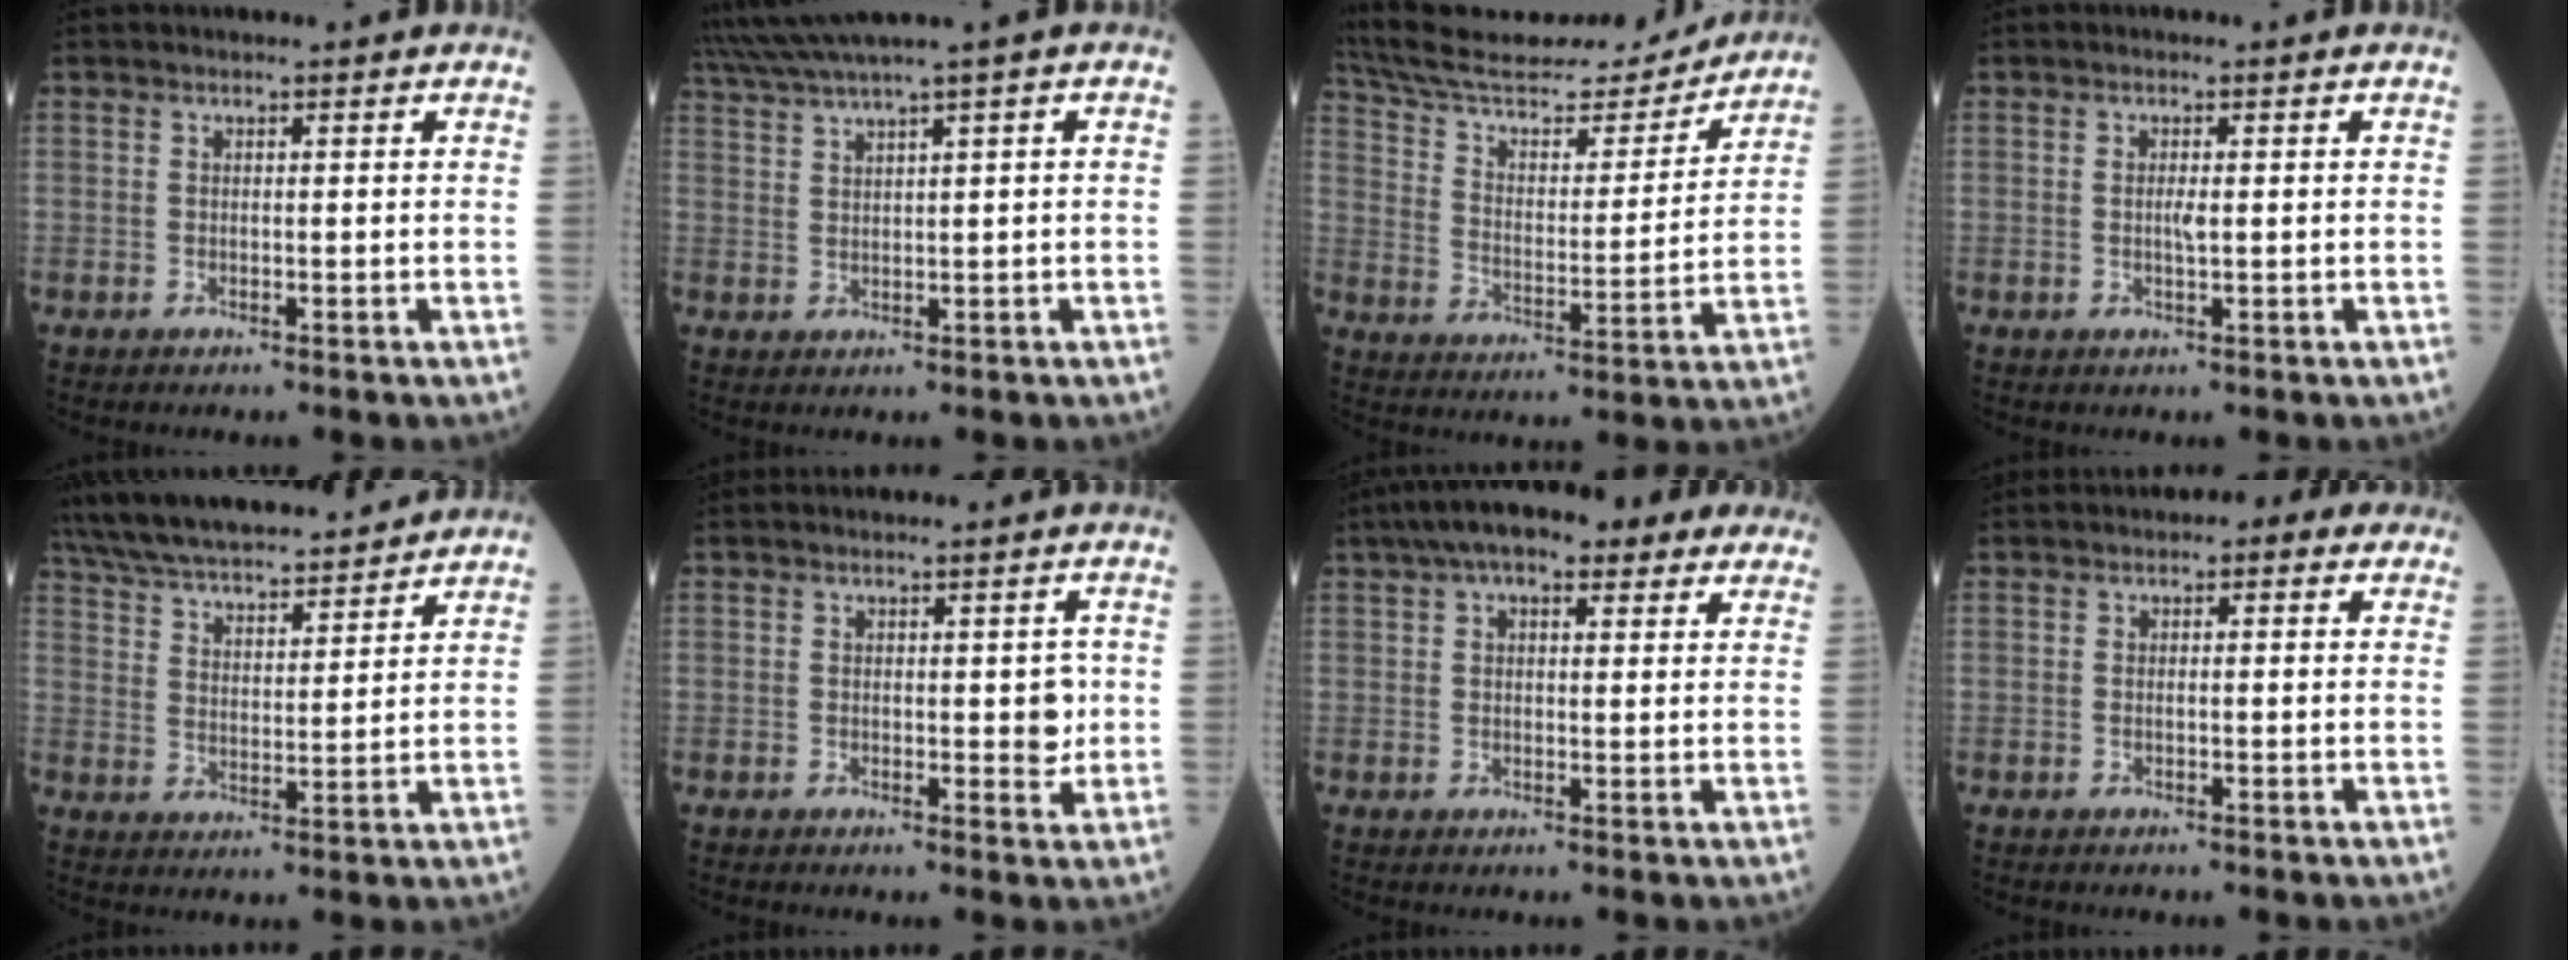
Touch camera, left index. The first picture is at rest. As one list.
[{"total": 5.2, "force": [4.1, -1.8, 2.6], "torque": [-0.065, 0.013, 0.092]}, {"total": 22.3, "force": [20.9, 3.1, 7.1], "torque": [-0.131, -0.011, 0.324]}, {"total": 1.4, "force": [0.0, 0.2, 1.4], "torque": [-0.031, 0.001, 0.004]}, {"total": 21.5, "force": [19.5, 3.7, 8.4], "torque": [-0.159, 0.040, 0.305]}, {"total": 2.6, "force": [0.3, 1.5, 2.1], "torque": [-0.018, -0.003, 0.006]}, {"total": 13.3, "force": [9.3, 4.9, 8.2], "torque": [-0.124, 0.059, 0.137]}, {"total": 2.1, "force": [0.7, 1.2, 1.6], "torque": [-0.024, 0.018, 0.006]}]